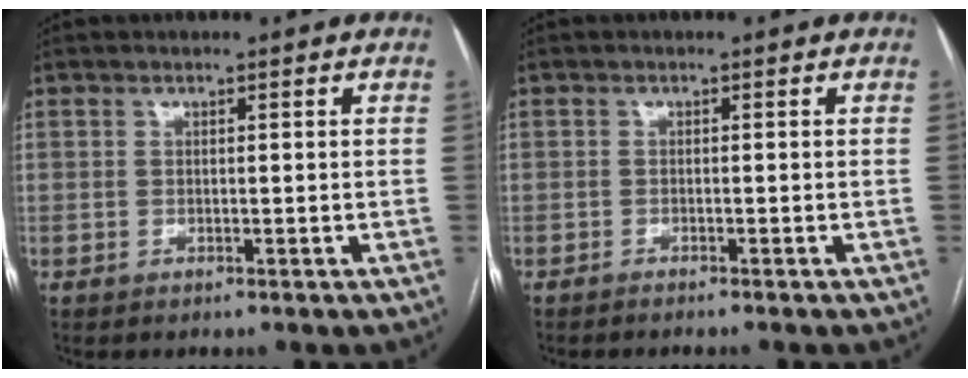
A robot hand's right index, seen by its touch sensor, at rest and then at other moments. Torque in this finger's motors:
{"motor_torque": [-0.09, -0.09, -0.02, 0.00]}